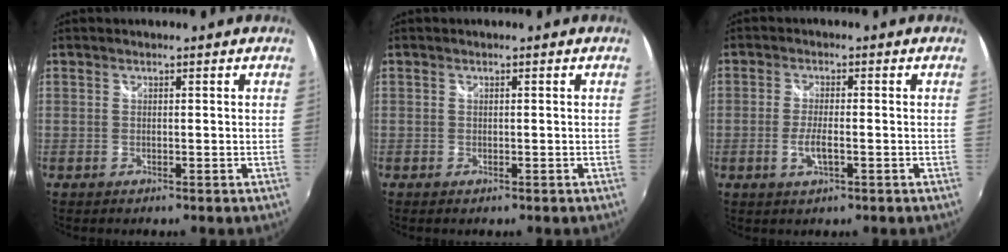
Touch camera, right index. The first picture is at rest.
{"total": 0.0}
{"total": 4.0, "force": [-1.4, 1.0, 3.6], "torque": [-0.075, -0.006, -0.026]}